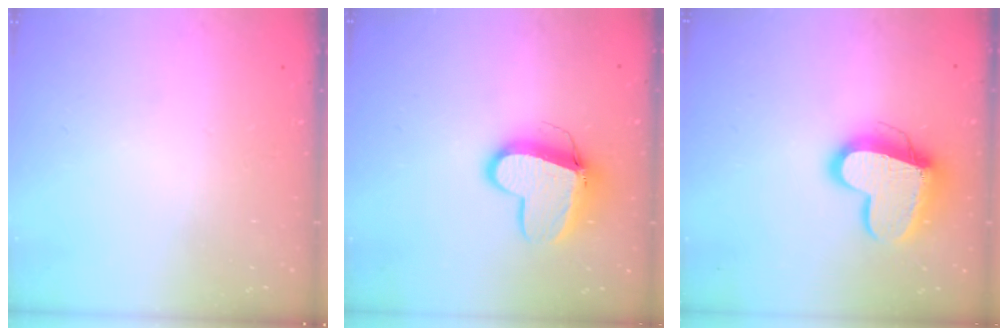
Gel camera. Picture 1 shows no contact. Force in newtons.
{"total": 11.7, "press": 11.6, "slide": 1.3}
{"total": 15.0, "press": 14.9, "slide": 1.6}